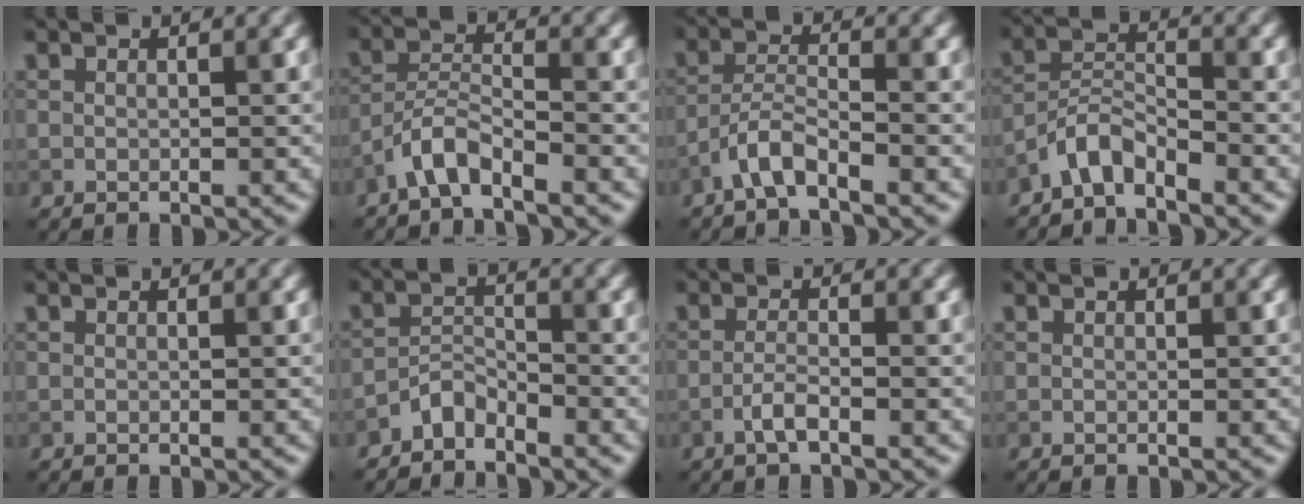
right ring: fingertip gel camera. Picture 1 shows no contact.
{"total": 3.2, "force": [-2.7, 0.6, 1.6], "torque": [-0.030, 0.011, -0.059]}
{"total": 3.0, "force": [-2.3, 0.5, 1.8], "torque": [-0.035, 0.011, -0.051]}
{"total": 3.2, "force": [-2.9, 0.8, 1.3], "torque": [-0.023, 0.012, -0.064]}
{"total": 0.0}
{"total": 2.2, "force": [-2.0, 0.7, 0.5], "torque": [-0.006, 0.013, -0.042]}
{"total": 1.7, "force": [-1.0, 0.3, 1.3], "torque": [-0.026, 0.006, -0.023]}
{"total": 0.0}